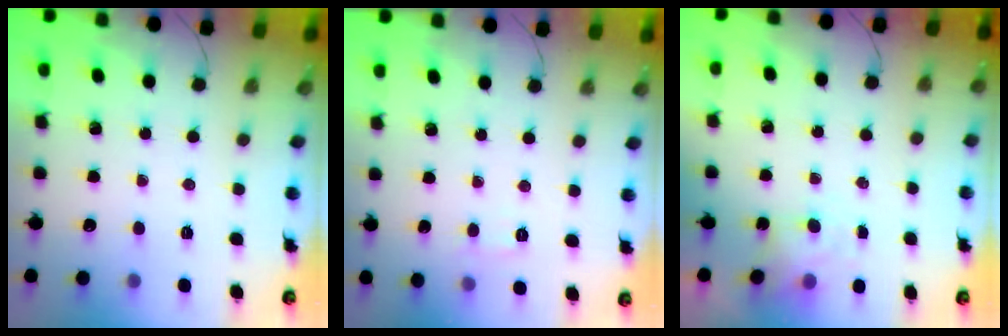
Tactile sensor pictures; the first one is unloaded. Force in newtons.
{"total": 4.3, "press": 4.1, "slide": 1.0}
{"total": 4.6, "press": 4.4, "slide": 1.1}